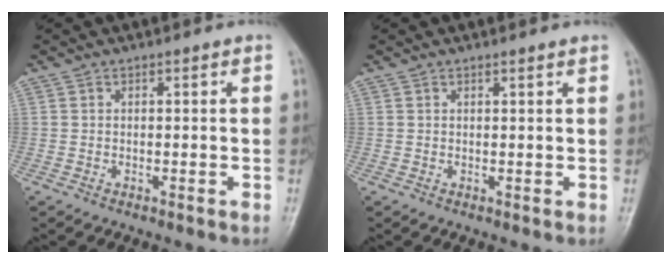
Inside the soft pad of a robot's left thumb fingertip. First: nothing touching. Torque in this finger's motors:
{"motor_torque": [-0.13, -0.06, -0.29, -0.12, -0.01]}